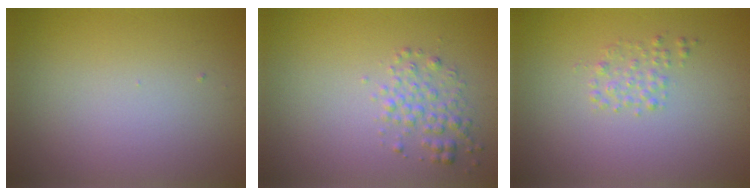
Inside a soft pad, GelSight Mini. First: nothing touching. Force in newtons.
{"total": 2.2, "press": 2.2, "slide": 0.1}
{"total": 1.4, "press": 1.4, "slide": 0.1}